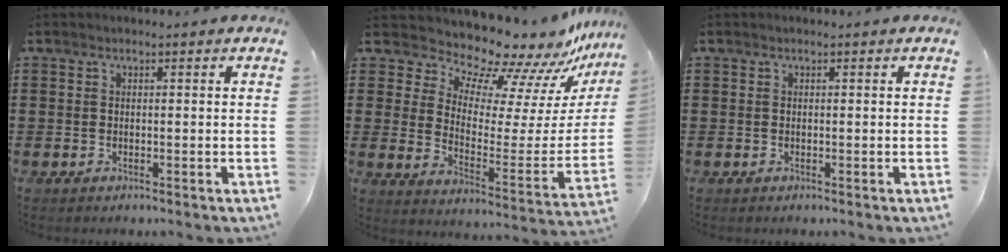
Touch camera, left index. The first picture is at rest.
{"total": 9.1, "force": [8.5, 2.6, 1.9], "torque": [-0.057, -0.095, 0.139]}
{"total": 0.0}